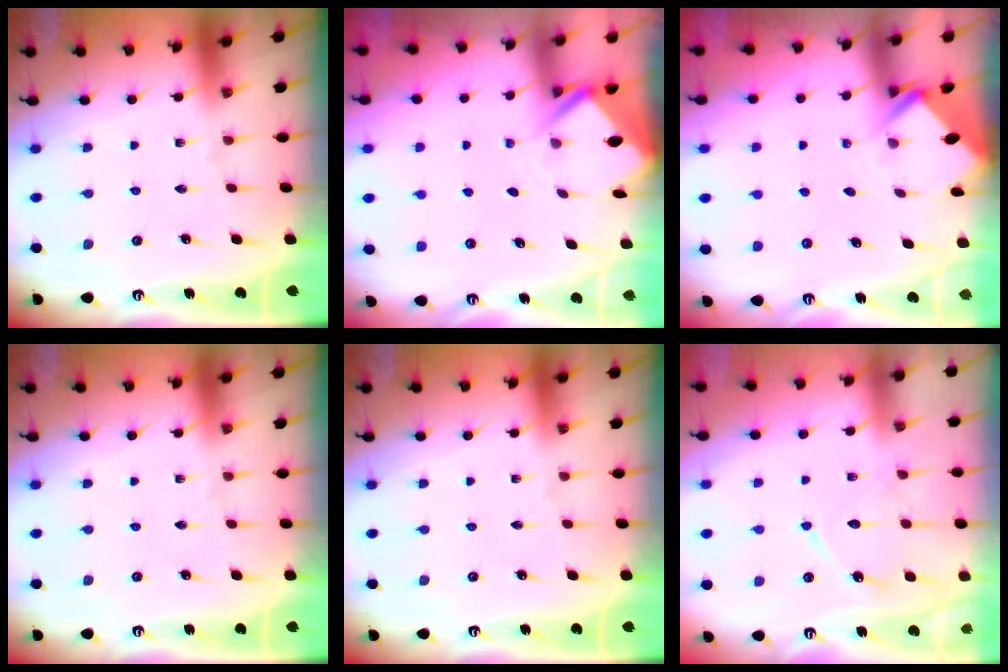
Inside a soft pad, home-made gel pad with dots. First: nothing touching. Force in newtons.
{"total": 2.4, "press": 2.4, "slide": 0.1}
{"total": 2.5, "press": 2.5, "slide": 0.2}
{"total": 0.0}
{"total": 0.0}
{"total": 11.5, "press": 11.4, "slide": 0.9}